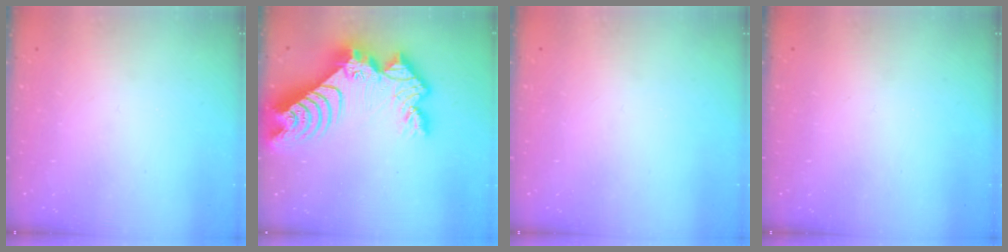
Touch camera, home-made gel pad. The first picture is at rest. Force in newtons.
{"total": 19.7, "press": 19.6, "slide": 1.9}
{"total": 0.0}
{"total": 0.0}